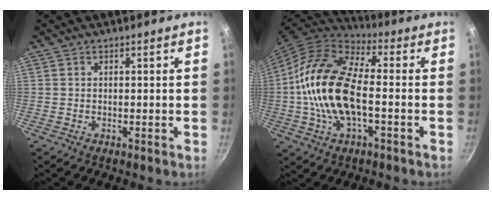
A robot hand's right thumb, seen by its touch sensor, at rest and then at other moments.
{"total": 18.6, "force": [-1.7, 9.2, 16.0], "torque": [-0.296, 0.034, -0.045]}